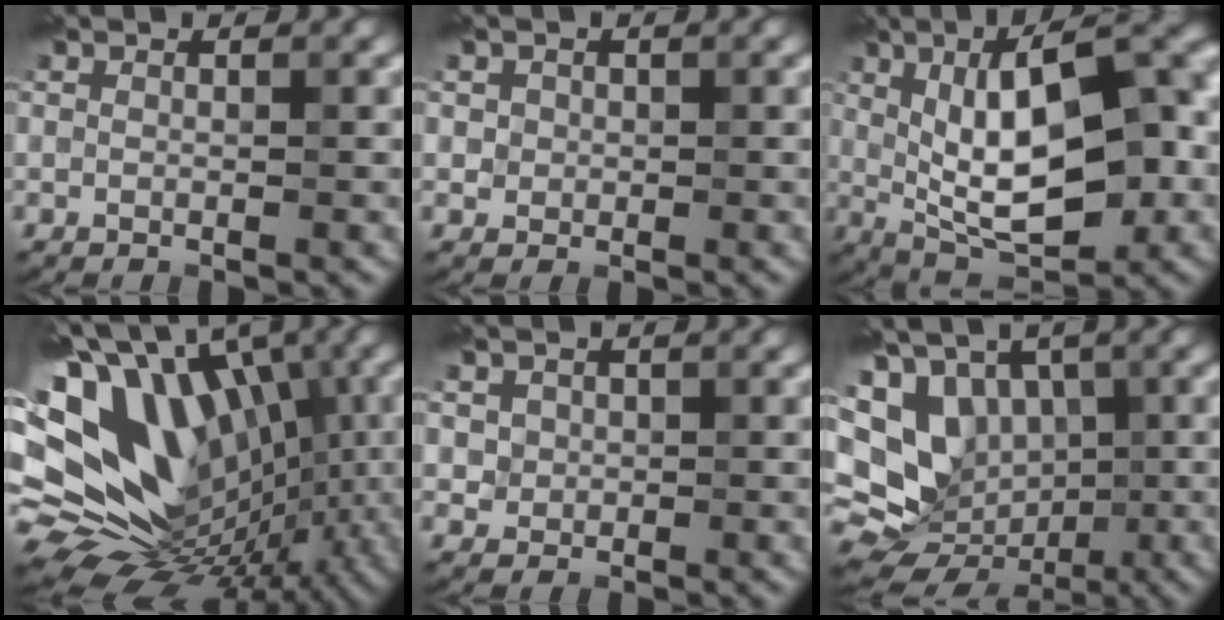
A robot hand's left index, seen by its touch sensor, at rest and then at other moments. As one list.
[{"total": 1.2, "force": [0.3, 1.1, 0.3], "torque": [0.005, -0.004, 0.006]}, {"total": 14.3, "force": [1.6, 5.7, 13.0], "torque": [-0.182, 0.013, 0.023]}, {"total": 17.5, "force": [0.8, 13.0, 11.7], "torque": [-0.198, -0.004, 0.055]}, {"total": 2.1, "force": [0.7, 1.9, 0.7], "torque": [-0.012, 0.000, 0.028]}, {"total": 15.4, "force": [-0.3, 13.2, 7.9], "torque": [-0.166, 0.010, -0.001]}]